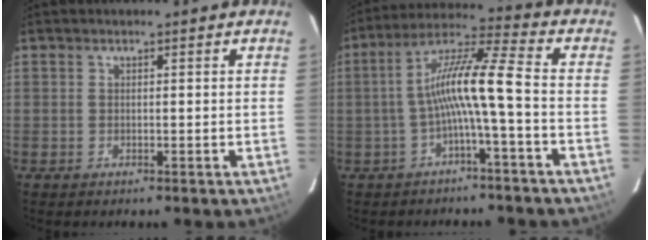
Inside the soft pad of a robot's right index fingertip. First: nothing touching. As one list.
[{"total": 9.6, "force": [-2.5, -0.2, 9.2], "torque": [-0.190, 0.021, -0.047]}]